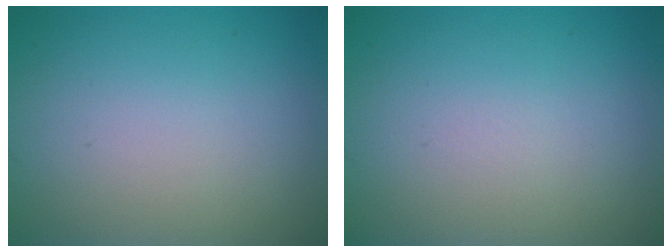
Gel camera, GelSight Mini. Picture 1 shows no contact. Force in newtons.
{"total": 0.0}